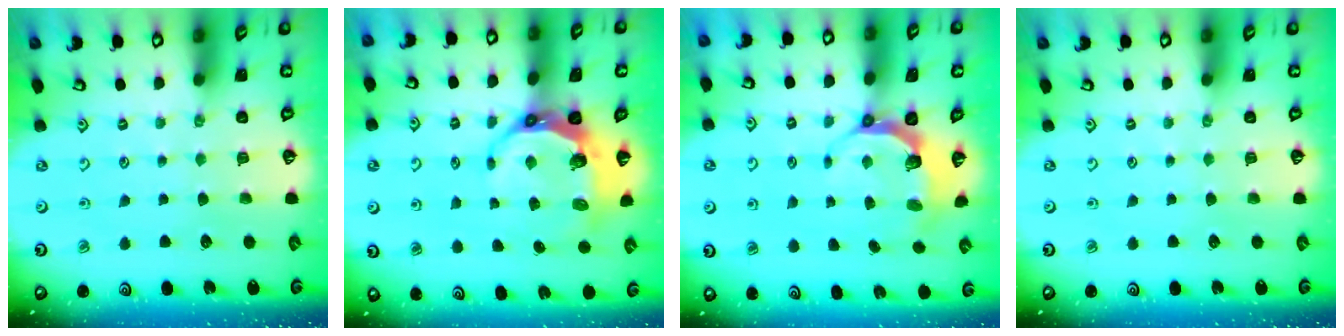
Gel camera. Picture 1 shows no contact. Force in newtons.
{"total": 9.6, "press": 8.7, "slide": 4.1}
{"total": 6.6, "press": 5.3, "slide": 3.9}
{"total": 0.0}